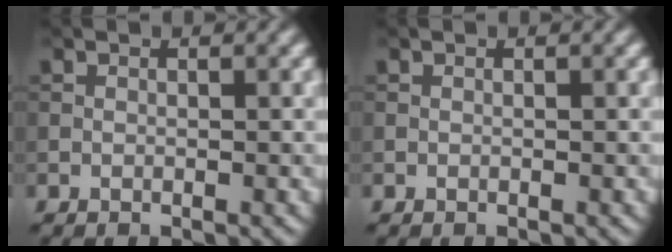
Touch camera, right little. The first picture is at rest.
{"total": 0.0}